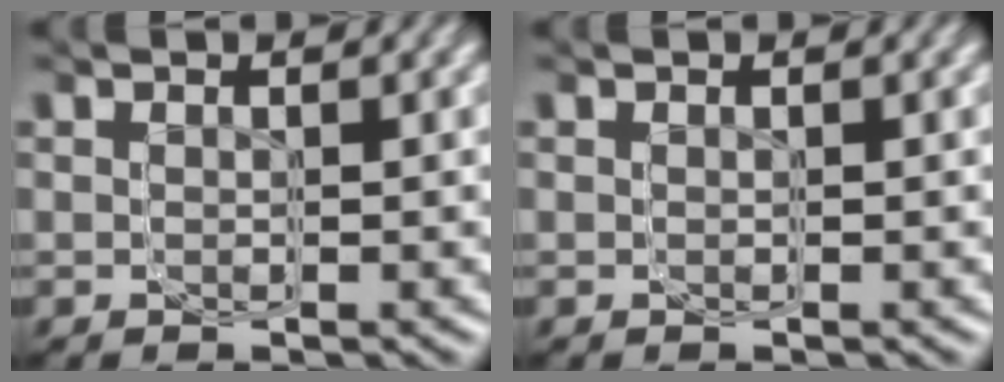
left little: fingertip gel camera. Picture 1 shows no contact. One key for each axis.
{"total": 0.0}